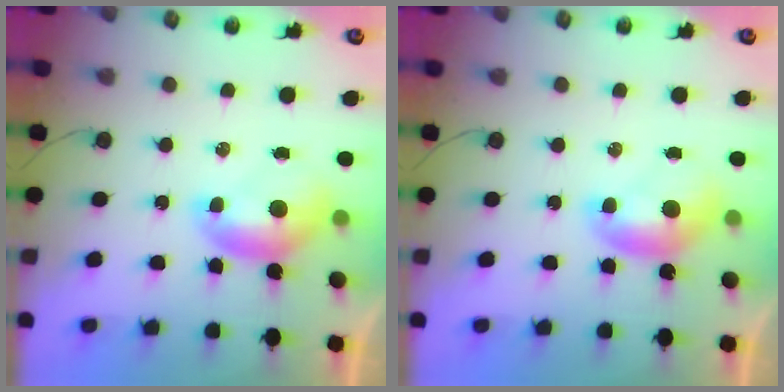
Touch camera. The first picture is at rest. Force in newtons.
{"total": 0.0}